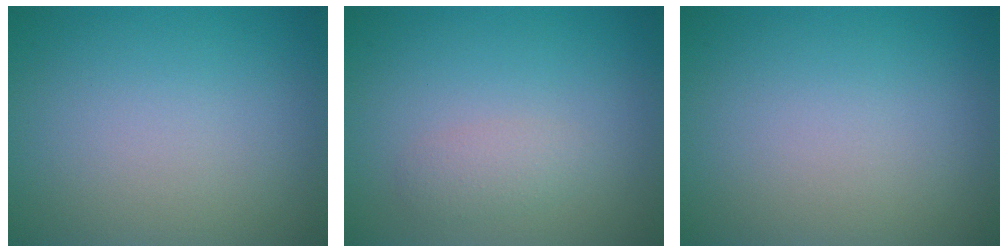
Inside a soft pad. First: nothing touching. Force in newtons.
{"total": 1.5, "press": 1.5, "slide": 0.1}
{"total": 0.0}